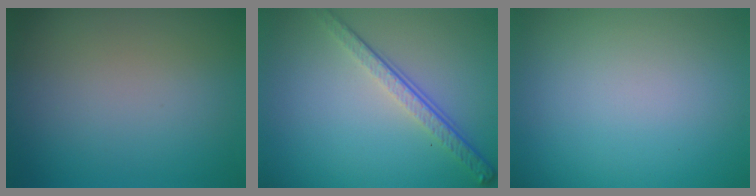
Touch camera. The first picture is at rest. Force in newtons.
{"total": 4.0, "press": 2.8, "slide": 2.8}
{"total": 0.0}